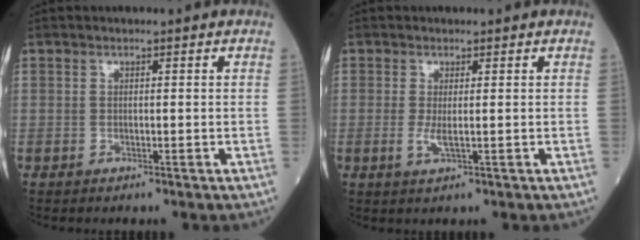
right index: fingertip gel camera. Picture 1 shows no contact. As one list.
[{"total": 2.0, "force": [-0.1, 0.2, 2.0], "torque": [-0.043, -0.005, 0.000]}]